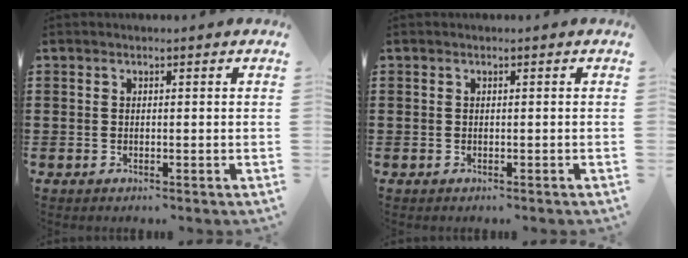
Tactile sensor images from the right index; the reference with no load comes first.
{"total": 0.0}